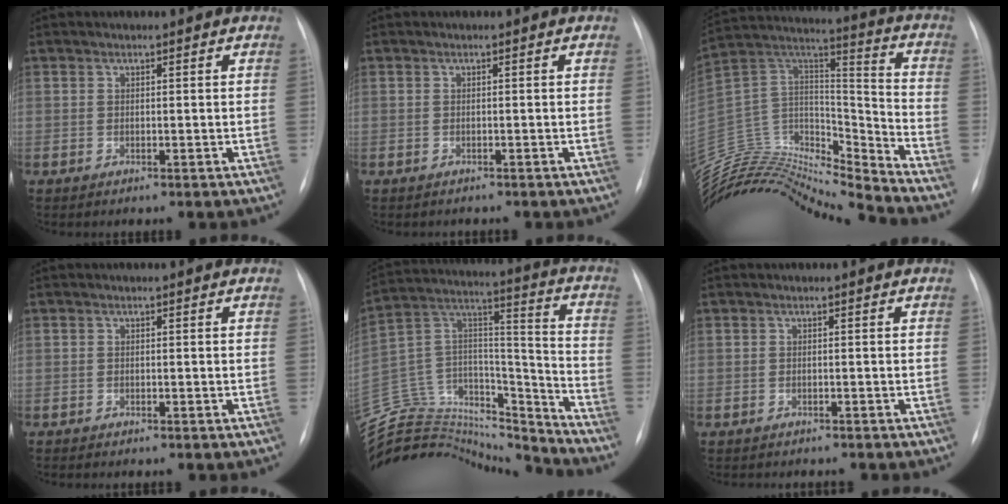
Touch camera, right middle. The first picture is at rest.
{"total": 0.9, "force": [-0.8, 0.4, 0.0], "torque": [-0.007, 0.000, -0.012]}
{"total": 23.5, "force": [-22.5, 2.4, 6.1], "torque": [-0.118, 0.052, -0.383]}
{"total": 1.4, "force": [-1.2, 0.2, 0.5], "torque": [-0.007, -0.003, -0.016]}
{"total": 29.9, "force": [-27.6, 8.4, 7.9], "torque": [-0.208, 0.030, -0.438]}
{"total": 3.9, "force": [-3.6, 1.0, 1.2], "torque": [-0.012, -0.005, -0.043]}